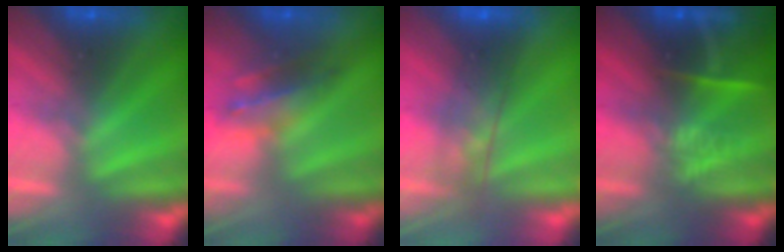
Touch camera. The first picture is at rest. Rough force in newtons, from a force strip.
{"total": 2.9}
{"total": 9.7}
{"total": 8.6}